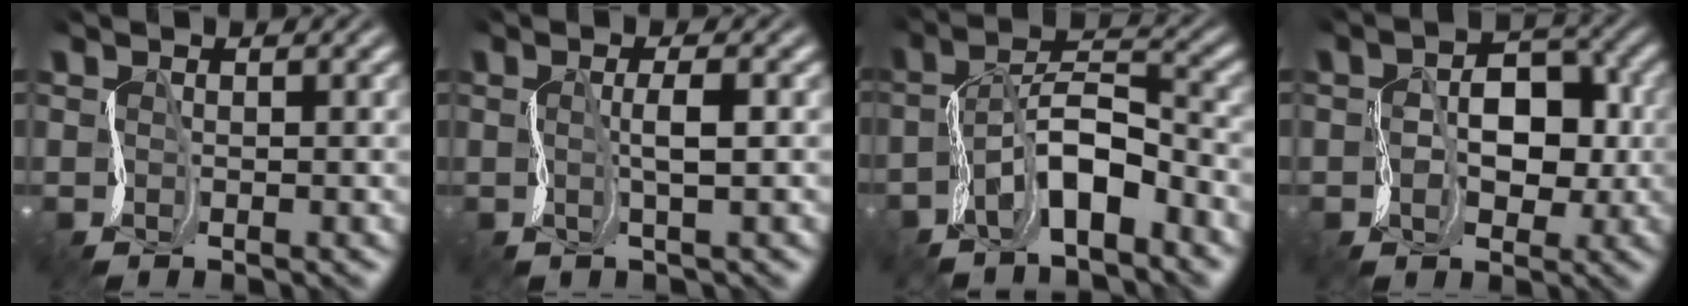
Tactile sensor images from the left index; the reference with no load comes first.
{"total": 0.7, "force": [0.4, -0.6, 0.2], "torque": [-0.022, 0.007, 0.006]}
{"total": 4.3, "force": [-3.2, 1.1, 2.6], "torque": [-0.068, 0.019, -0.063]}
{"total": 3.2, "force": [0.2, 2.4, 2.0], "torque": [-0.039, 0.015, -0.001]}